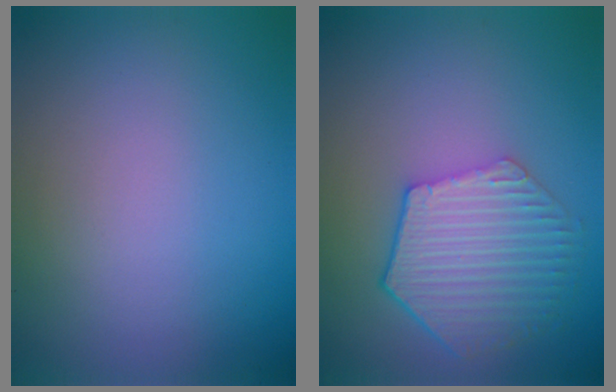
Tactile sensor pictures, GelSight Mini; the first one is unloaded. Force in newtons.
{"total": 5.9, "press": 4.8, "slide": 3.5}